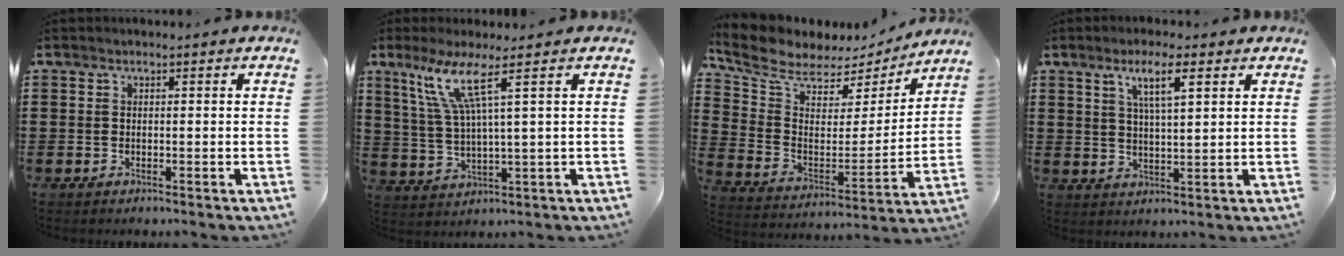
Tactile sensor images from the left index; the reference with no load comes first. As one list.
[{"total": 8.3, "force": [4.2, 0.0, 7.2], "torque": [-0.159, -0.008, 0.069]}, {"total": 7.3, "force": [5.9, 3.4, 2.6], "torque": [-0.089, -0.039, 0.101]}, {"total": 6.1, "force": [3.3, 1.3, 4.9], "torque": [-0.092, 0.000, 0.051]}]